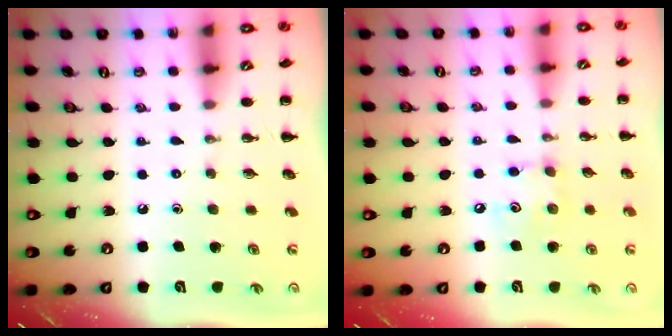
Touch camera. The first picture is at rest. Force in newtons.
{"total": 5.3, "press": 5.2, "slide": 0.8}